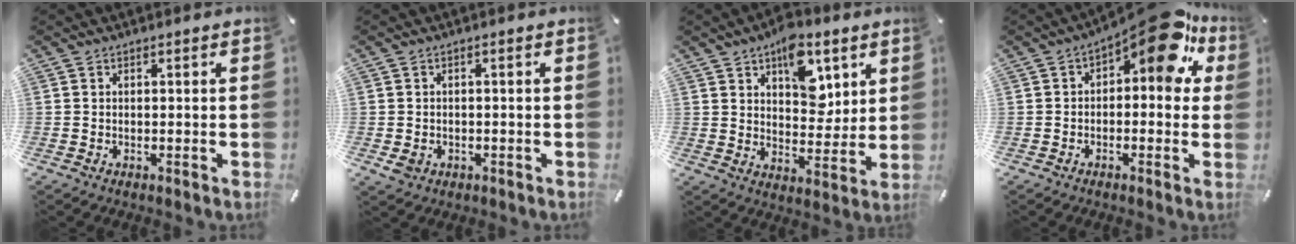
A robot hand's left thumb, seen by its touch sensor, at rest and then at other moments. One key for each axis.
{"total": 2.4, "fx": -0.8, "fy": 2.0, "fz": 1.0, "tx": -0.024, "ty": 0.002, "tz": -0.017}
{"total": 13.3, "fx": 6.6, "fy": 8.5, "fz": 7.8, "tx": -0.093, "ty": -0.030, "tz": 0.114}
{"total": 13.8, "fx": 7.7, "fy": 5.3, "fz": 10.2, "tx": -0.147, "ty": -0.053, "tz": 0.126}